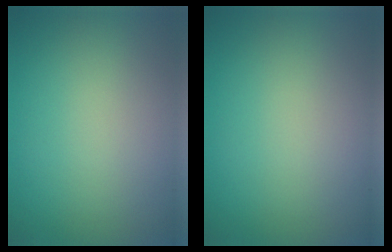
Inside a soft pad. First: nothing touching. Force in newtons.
{"total": 0.0}